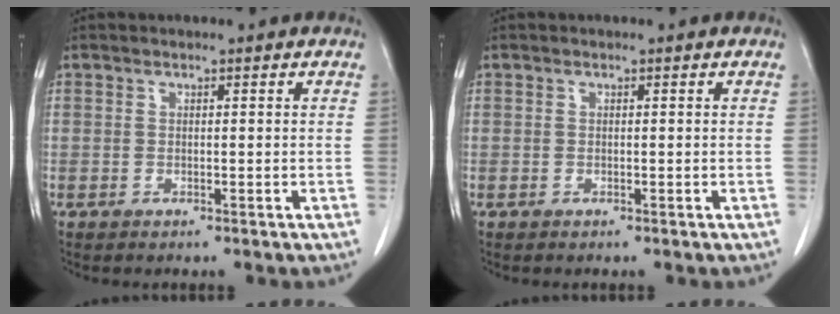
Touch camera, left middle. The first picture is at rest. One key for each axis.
{"total": 0.0}